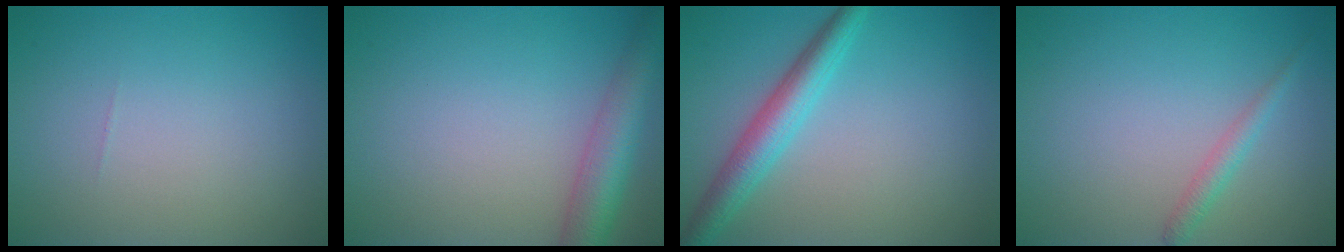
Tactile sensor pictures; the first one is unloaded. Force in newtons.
{"total": 4.9, "press": 4.9, "slide": 0.2}
{"total": 3.9, "press": 3.9, "slide": 0.0}
{"total": 1.4, "press": 1.4, "slide": 0.0}